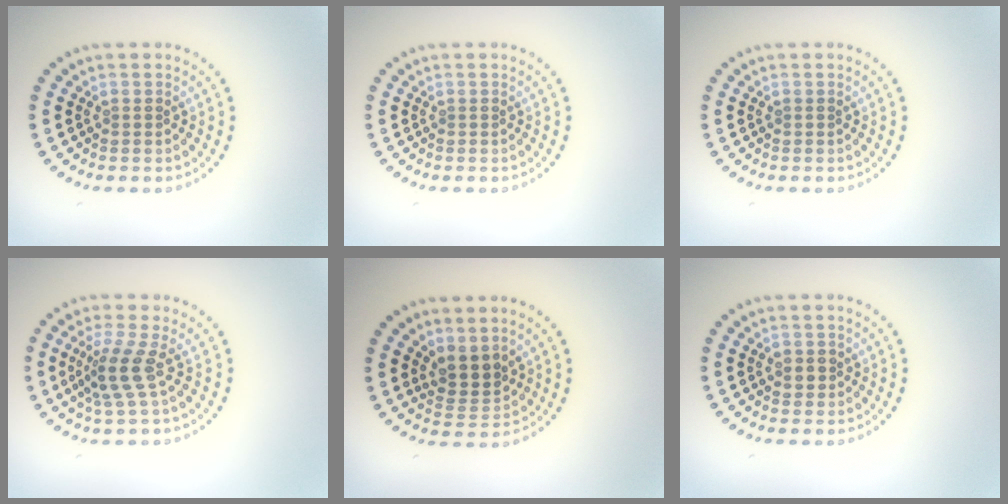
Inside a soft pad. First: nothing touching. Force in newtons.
{"total": 0.0}
{"total": 0.0}
{"total": 3.1, "press": 2.5, "slide": 1.9}
{"total": 2.7, "press": 2.1, "slide": 1.6}
{"total": 1.2, "press": 1.2, "slide": 0.4}